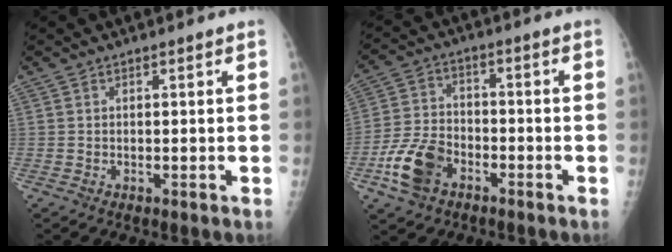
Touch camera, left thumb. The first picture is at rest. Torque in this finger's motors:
{"motor_torque": [-0.43, 0.49, 0.40, 0.33, 0.08]}